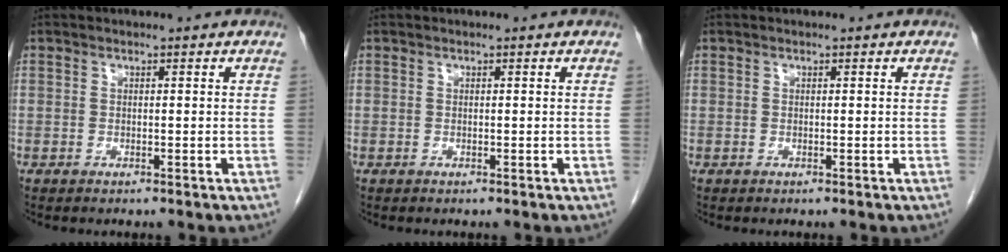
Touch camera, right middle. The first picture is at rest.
{"total": 0.0}
{"total": 0.0}